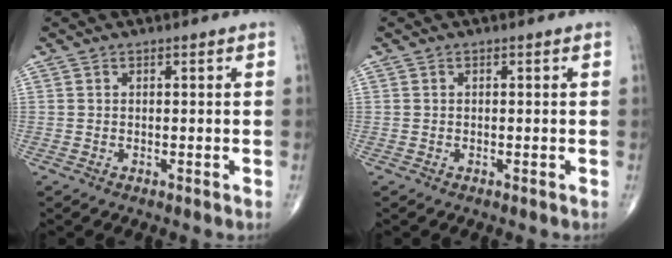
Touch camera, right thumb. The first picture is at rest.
{"total": 0.0}